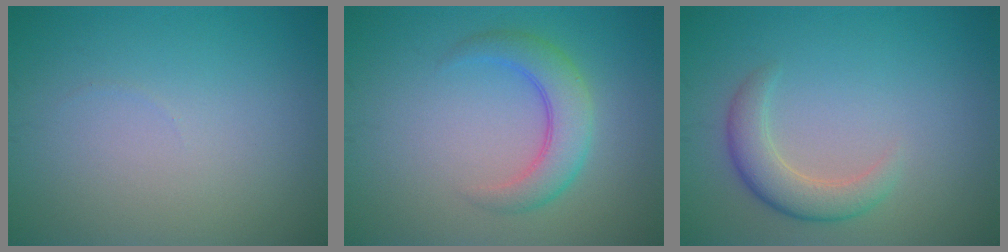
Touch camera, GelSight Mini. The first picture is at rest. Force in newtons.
{"total": 3.9, "press": 3.9, "slide": 0.2}
{"total": 3.3, "press": 3.3, "slide": 0.2}